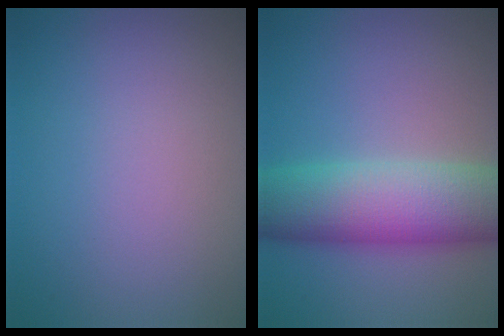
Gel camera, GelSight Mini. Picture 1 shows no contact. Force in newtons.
{"total": 10.2, "press": 10.2, "slide": 0.3}